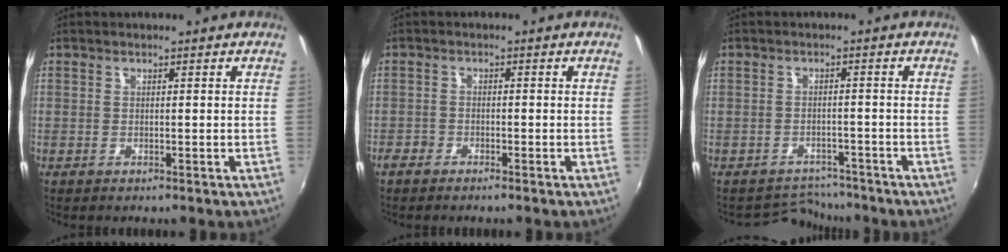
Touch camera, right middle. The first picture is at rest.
{"total": 2.5, "force": [-2.1, 1.0, 0.9], "torque": [-0.029, -0.003, -0.042]}
{"total": 4.5, "force": [-4.2, 1.5, -0.9], "torque": [0.009, 0.014, -0.064]}